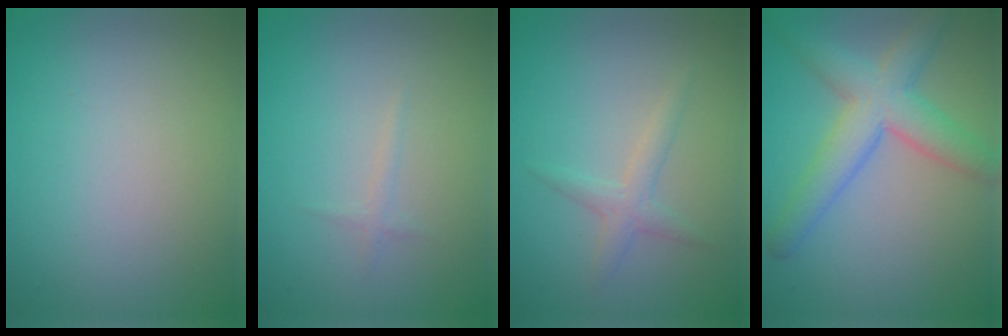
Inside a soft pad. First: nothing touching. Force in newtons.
{"total": 0.7, "press": 0.7, "slide": 0.1}
{"total": 1.8, "press": 1.8, "slide": 0.1}
{"total": 5.6, "press": 5.6, "slide": 0.2}